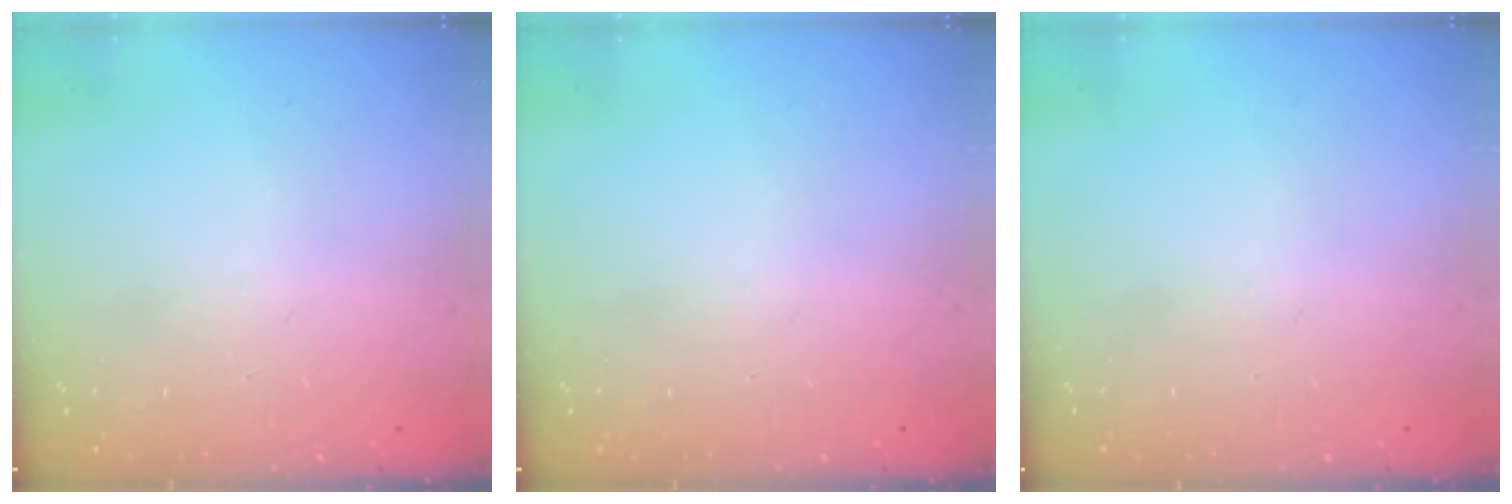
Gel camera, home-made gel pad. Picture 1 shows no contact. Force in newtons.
{"total": 0.0}
{"total": 0.0}